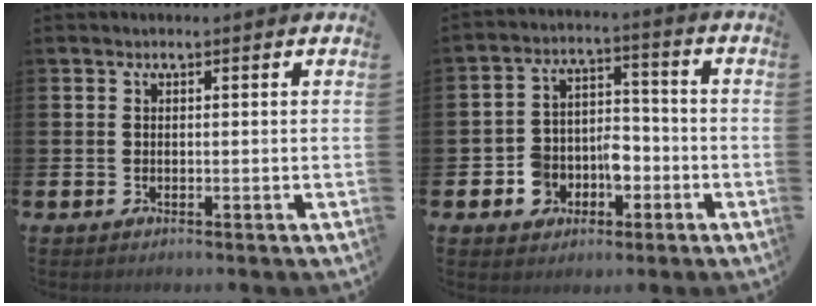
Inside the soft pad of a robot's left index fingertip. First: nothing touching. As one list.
[{"total": 6.0, "force": [-2.6, 4.7, 2.5], "torque": [-0.059, 0.013, -0.051]}]